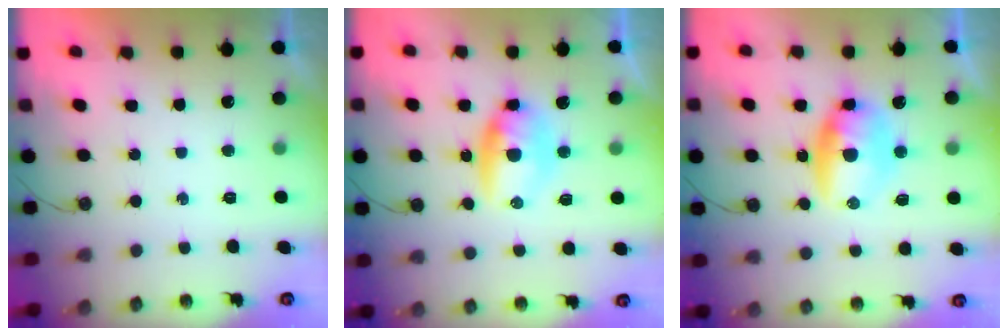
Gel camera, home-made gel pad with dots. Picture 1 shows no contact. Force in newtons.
{"total": 7.4, "press": 7.4, "slide": 0.8}
{"total": 19.1, "press": 12.9, "slide": 14.1}